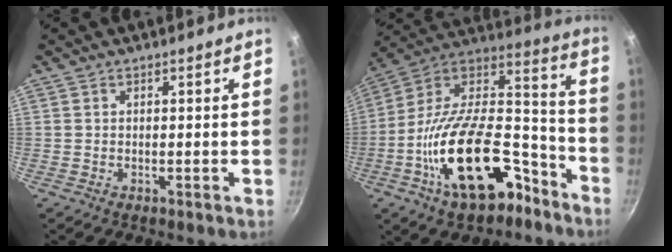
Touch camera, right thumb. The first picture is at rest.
{"total": 26.8, "force": [-12.5, 13.9, 19.3], "torque": [-0.285, 0.094, -0.202]}